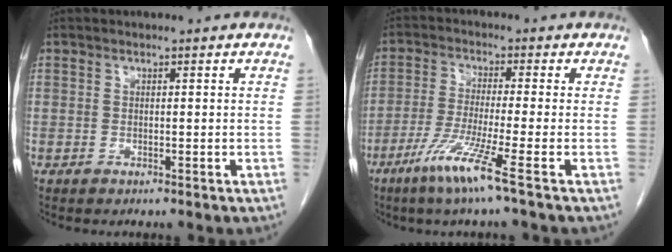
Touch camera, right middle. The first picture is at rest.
{"total": 7.8, "force": [-4.4, -1.4, 6.2], "torque": [-0.125, -0.025, -0.090]}